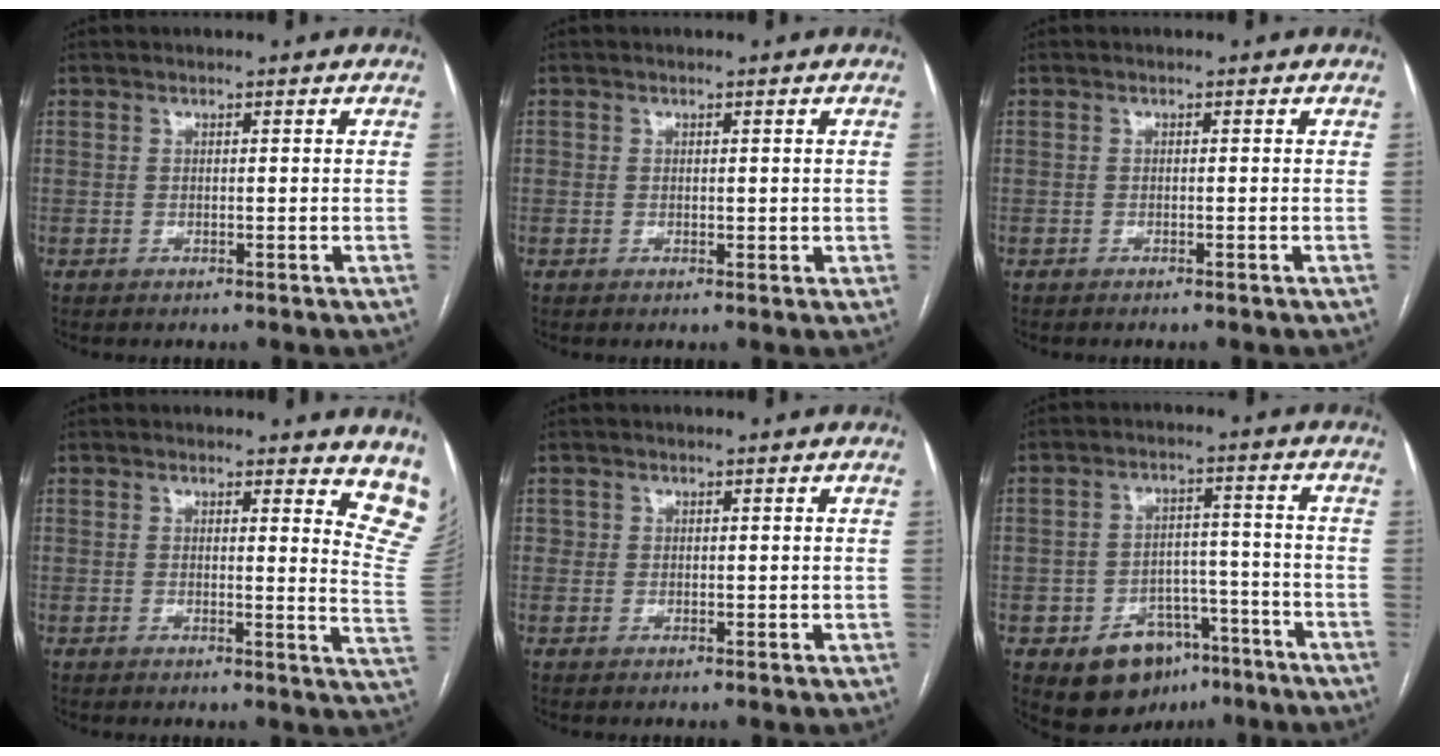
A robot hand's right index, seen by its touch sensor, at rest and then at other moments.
{"total": 1.7, "force": [0.2, 1.4, 0.9], "torque": [-0.009, 0.000, 0.004]}
{"total": 0.7, "force": [-0.6, -0.1, 0.4], "torque": [-0.006, 0.001, -0.010]}
{"total": 8.4, "force": [7.0, 1.5, 4.4], "torque": [-0.030, -0.052, 0.044]}
{"total": 1.7, "force": [0.5, 1.6, 0.4], "torque": [0.004, -0.001, 0.006]}
{"total": 9.6, "force": [-5.4, 6.6, 4.3], "torque": [-0.060, 0.024, -0.073]}